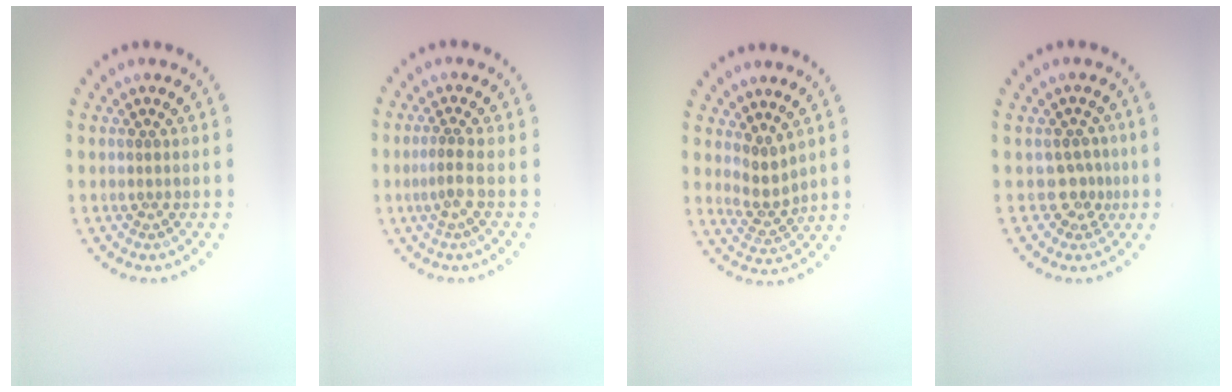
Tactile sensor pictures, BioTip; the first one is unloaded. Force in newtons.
{"total": 1.6, "press": 1.1, "slide": 1.2}
{"total": 2.1, "press": 1.6, "slide": 1.4}
{"total": 2.2, "press": 1.5, "slide": 1.6}